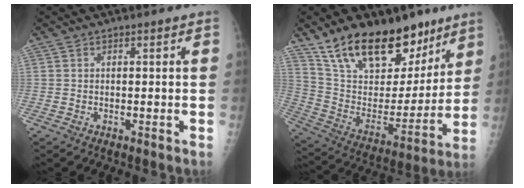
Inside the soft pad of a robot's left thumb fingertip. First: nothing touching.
{"total": 23.7, "force": [16.4, 11.7, 12.6], "torque": [-0.166, -0.070, 0.281]}